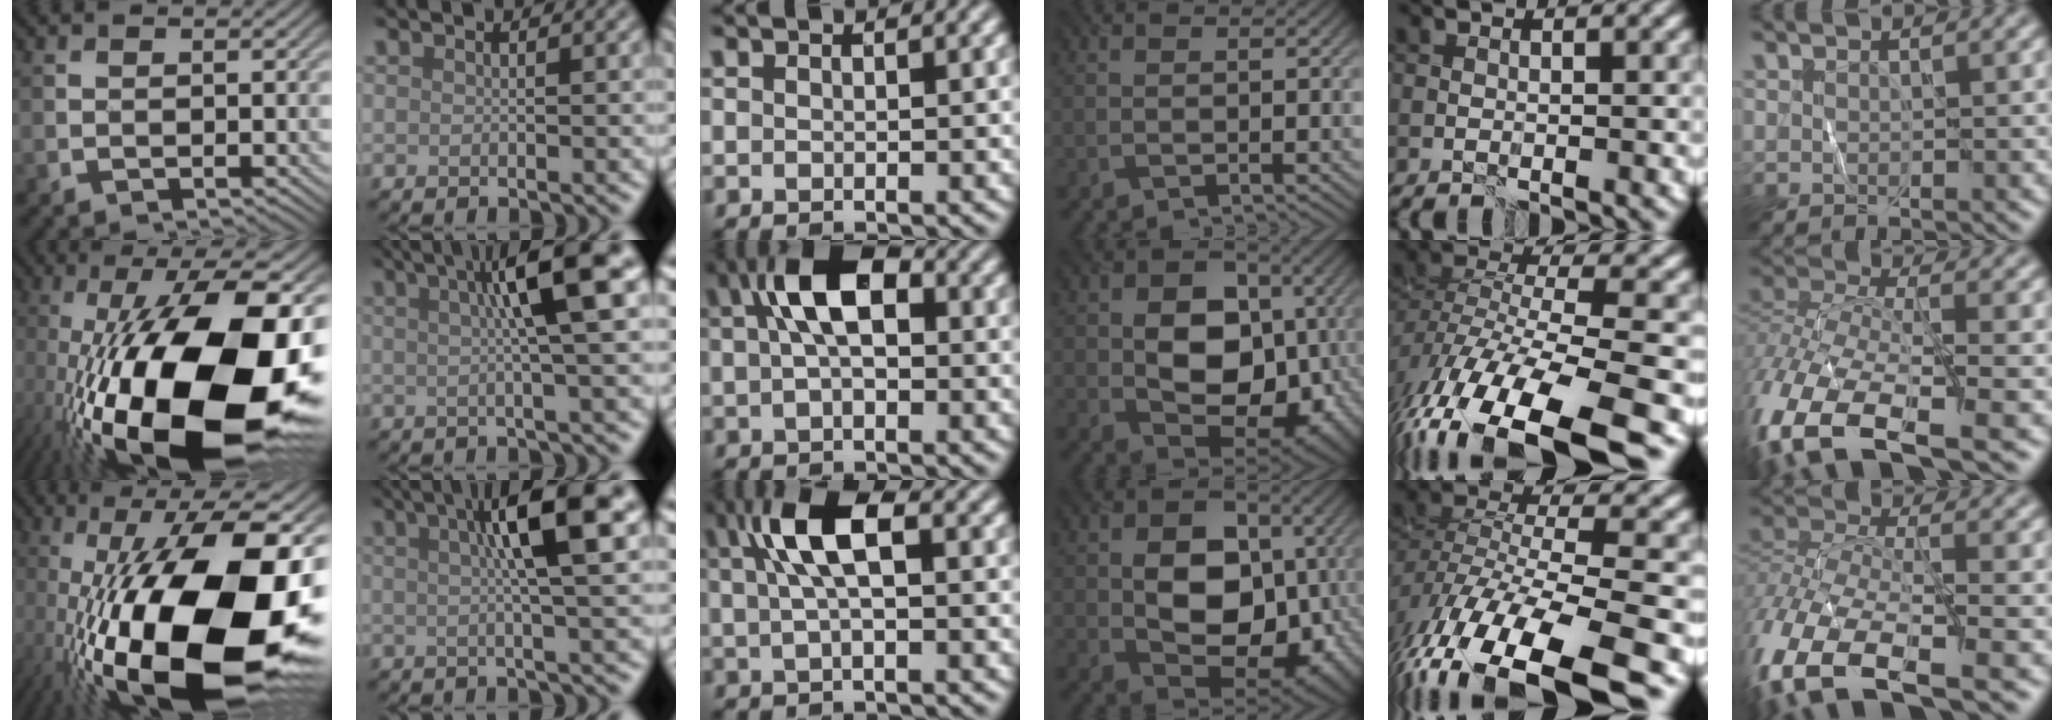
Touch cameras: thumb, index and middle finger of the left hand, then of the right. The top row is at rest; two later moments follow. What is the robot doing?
{"motion": "wrap", "object": "ribbon"}